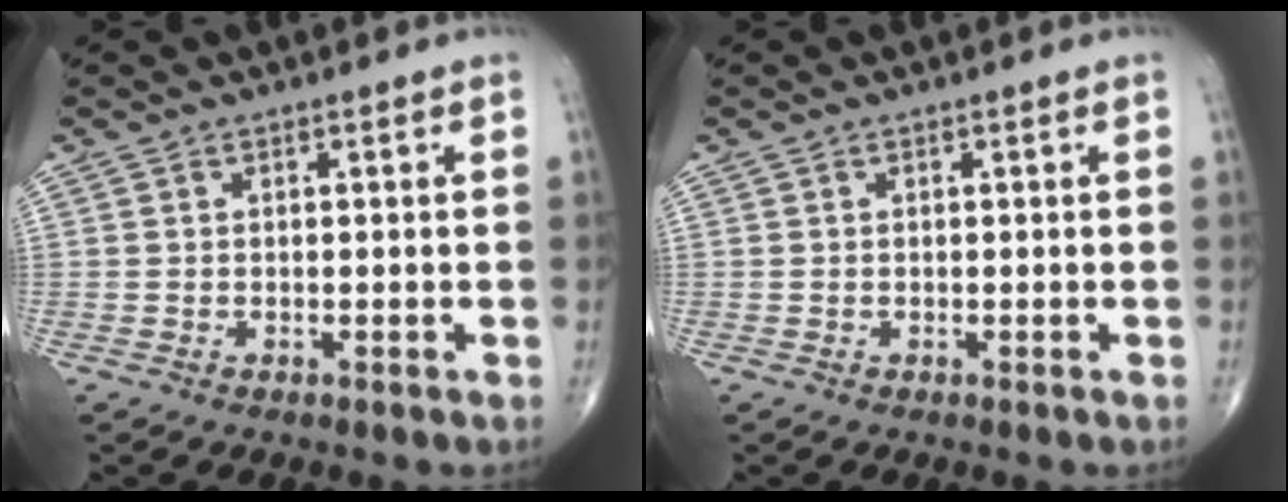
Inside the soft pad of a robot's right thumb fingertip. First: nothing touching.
{"total": 0.0}